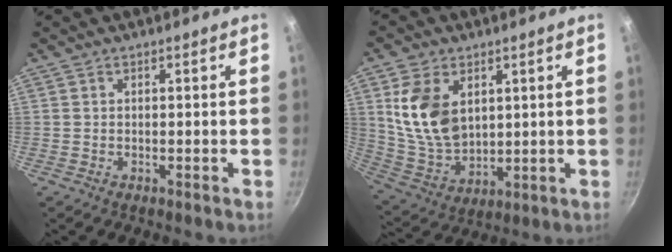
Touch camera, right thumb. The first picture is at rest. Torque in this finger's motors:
{"motor_torque": [-0.83, 1.32, 0.48, -0.26, 0.12]}